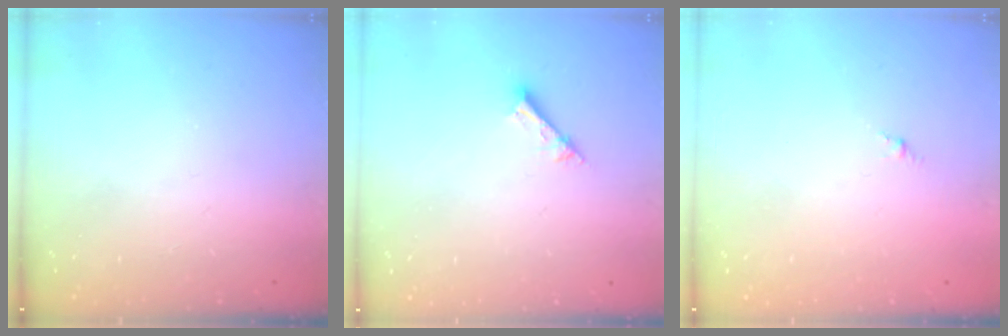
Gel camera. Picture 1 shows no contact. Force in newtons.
{"total": 2.5, "press": 2.5, "slide": 0.1}
{"total": 0.0}